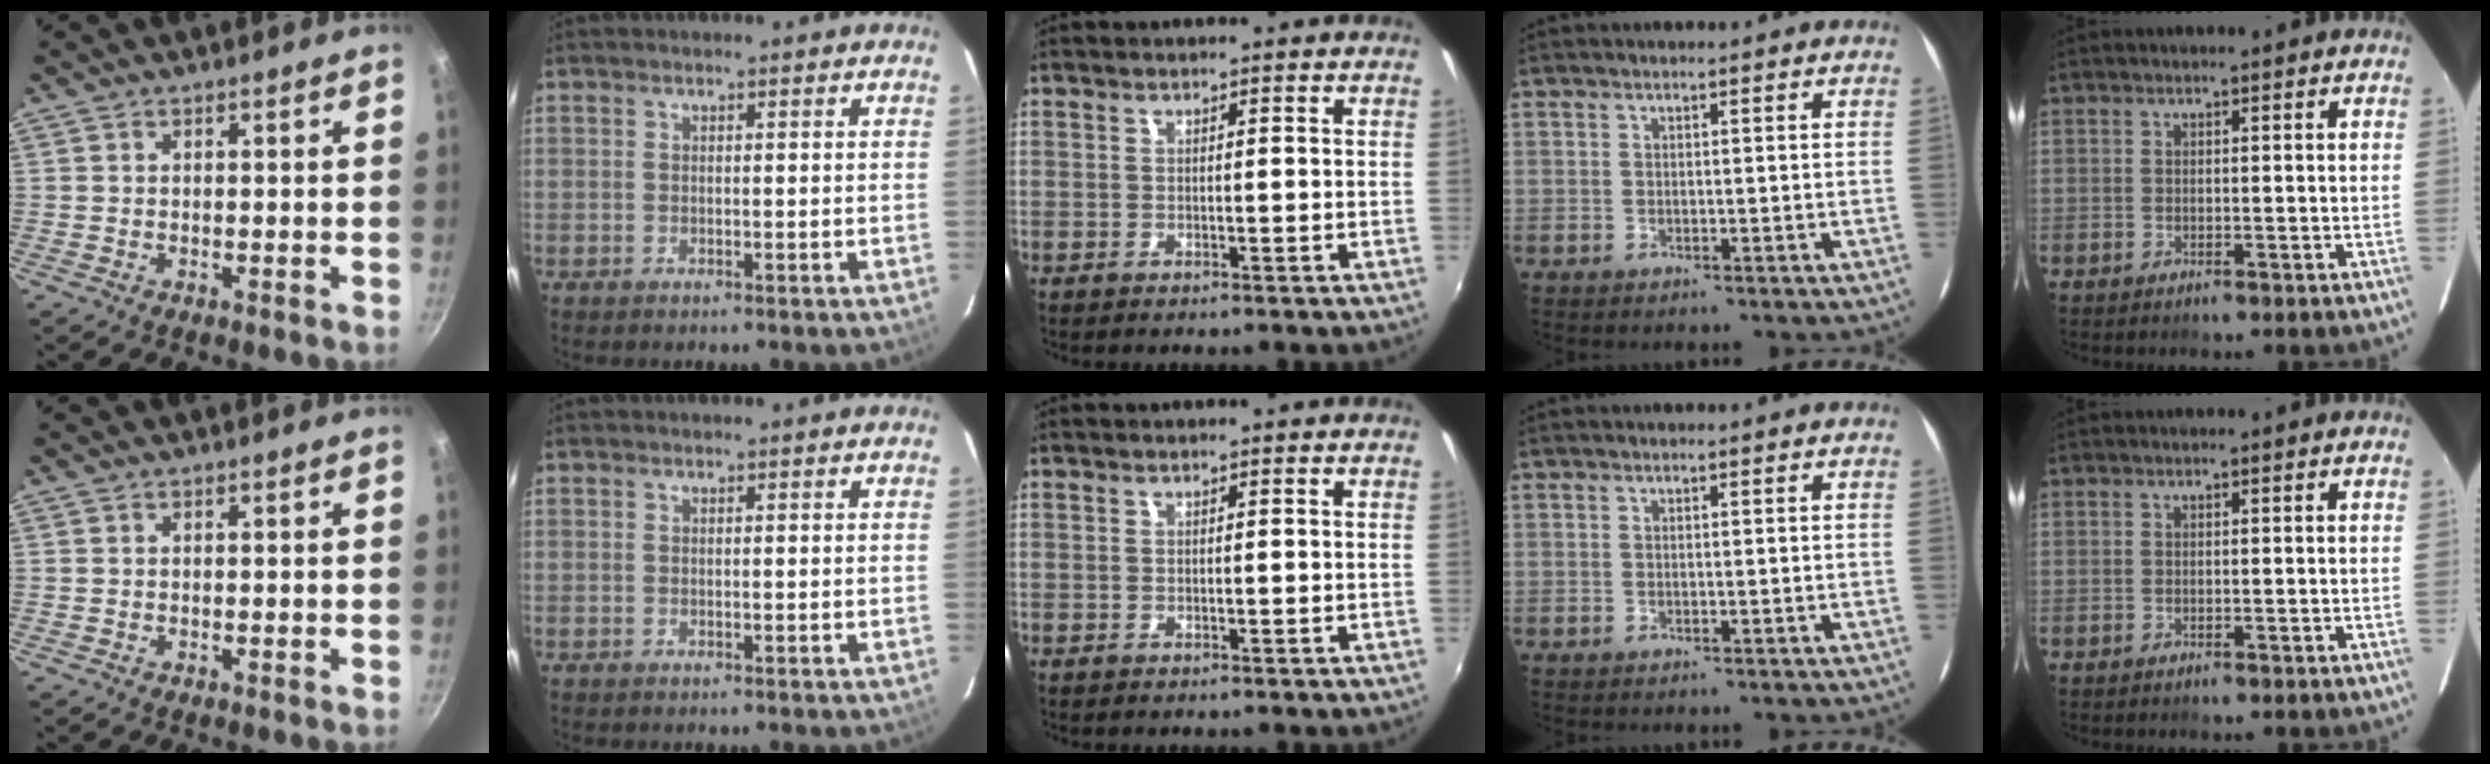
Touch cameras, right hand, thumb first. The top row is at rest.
{}